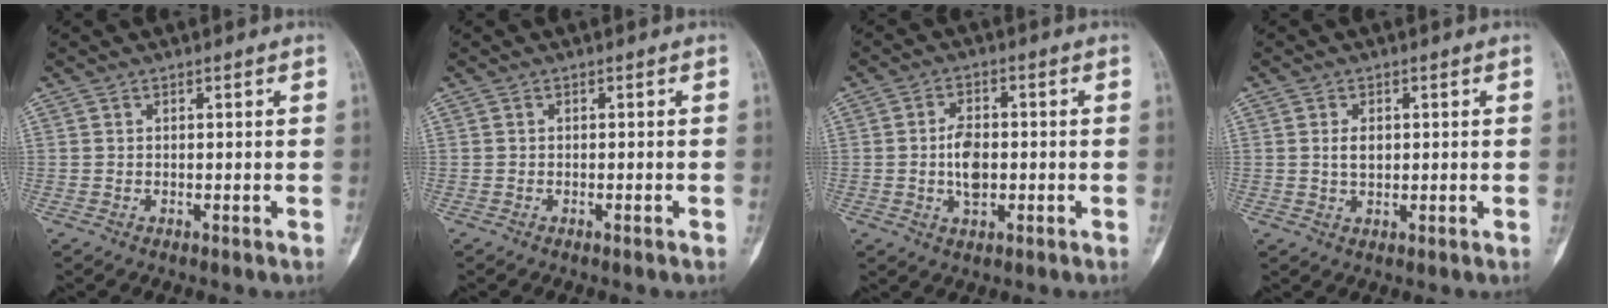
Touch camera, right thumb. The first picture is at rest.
{"total": 0.7, "force": [-0.5, 0.0, 0.6], "torque": [-0.012, 0.001, -0.004]}
{"total": 6.0, "force": [-0.7, 3.4, 4.9], "torque": [-0.080, 0.005, -0.016]}
{"total": 2.7, "force": [0.4, 1.7, 2.1], "torque": [-0.028, -0.002, 0.009]}